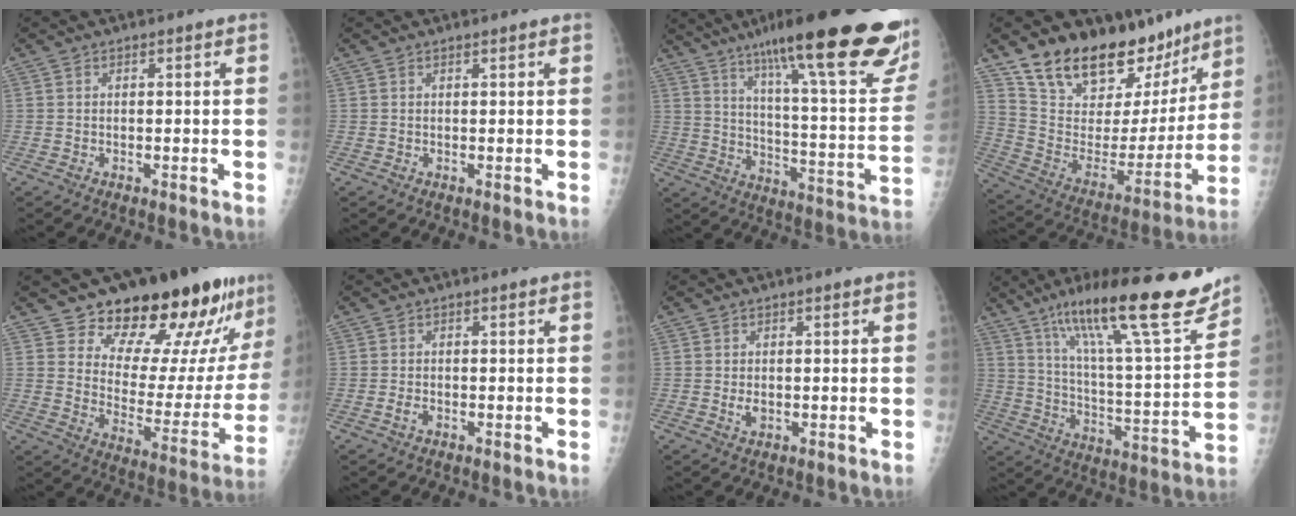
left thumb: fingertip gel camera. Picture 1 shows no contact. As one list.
[{"total": 0.7, "force": [0.6, 0.2, 0.4], "torque": [-0.005, -0.001, 0.007]}, {"total": 33.8, "force": [22.1, 6.1, 24.9], "torque": [-0.283, -0.066, 0.314]}, {"total": 24.5, "force": [19.0, 11.5, 10.4], "torque": [-0.120, -0.098, 0.307]}, {"total": 22.2, "force": [17.0, 8.2, 11.7], "torque": [-0.119, -0.114, 0.240]}, {"total": 1.4, "force": [-0.5, 0.9, 0.9], "torque": [-0.017, 0.001, -0.011]}, {"total": 1.8, "force": [0.0, 1.3, 1.2], "torque": [-0.018, -0.002, 0.002]}, {"total": 26.8, "force": [17.8, 4.8, 19.5], "torque": [-0.288, -0.055, 0.287]}]